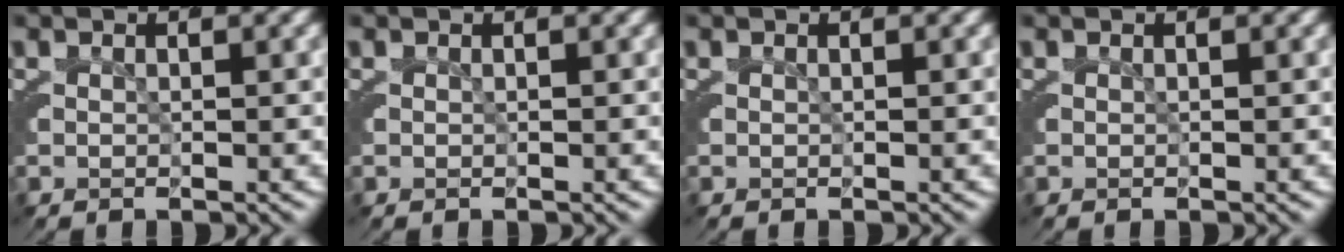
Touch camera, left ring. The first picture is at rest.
{"total": 0.0}
{"total": 0.0}
{"total": 0.0}